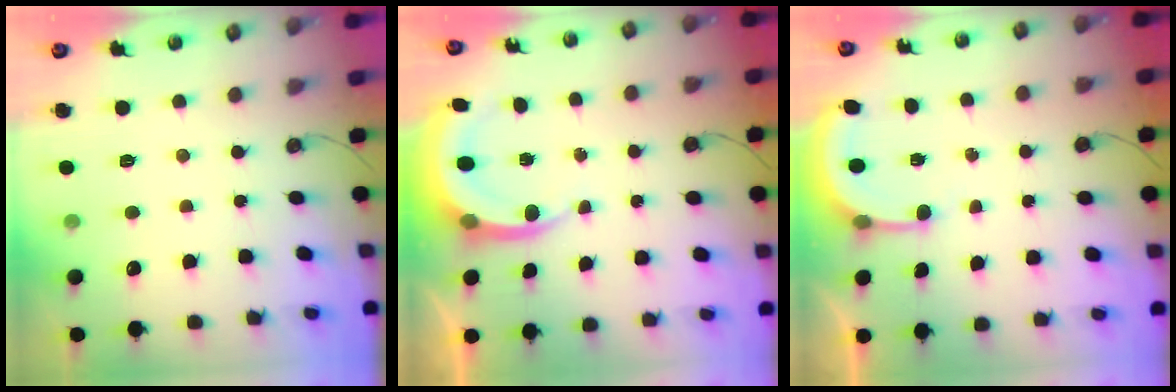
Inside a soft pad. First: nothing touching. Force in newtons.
{"total": 5.3, "press": 5.3, "slide": 0.5}
{"total": 4.5, "press": 4.4, "slide": 0.6}